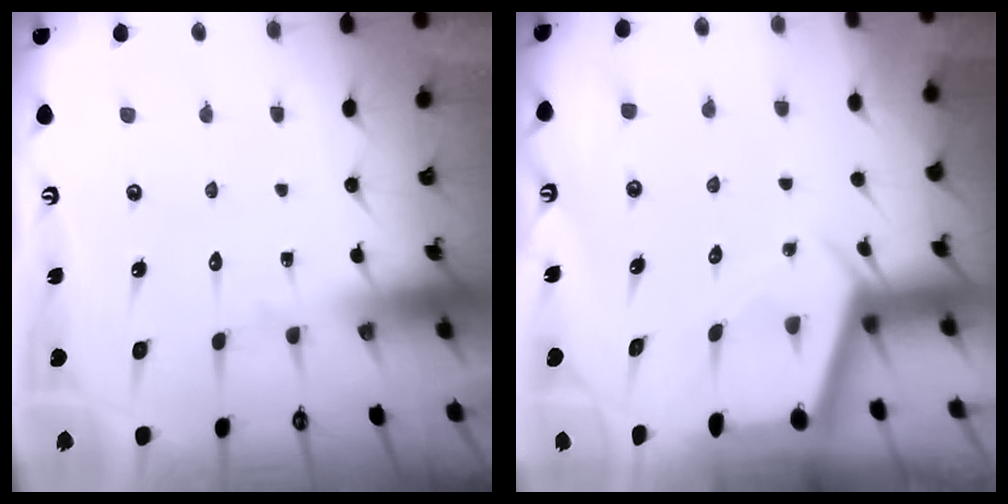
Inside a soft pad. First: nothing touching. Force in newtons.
{"total": 2.4, "press": 2.4, "slide": 0.3}